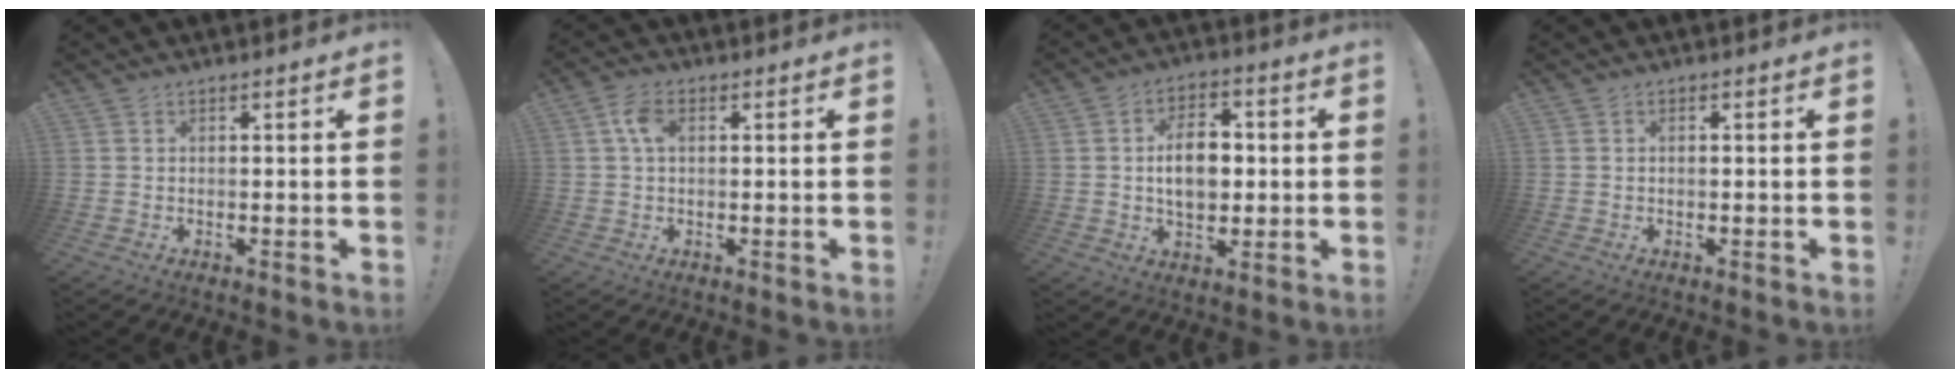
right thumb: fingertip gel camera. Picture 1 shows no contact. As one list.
[{"total": 5.3, "force": [1.1, 3.1, 4.2], "torque": [-0.077, 0.009, 0.021]}, {"total": 11.8, "force": [0.2, 7.9, 8.7], "torque": [-0.135, 0.008, 0.004]}, {"total": 0.7, "force": [-0.2, 0.2, 0.7], "torque": [-0.015, 0.001, -0.004]}]